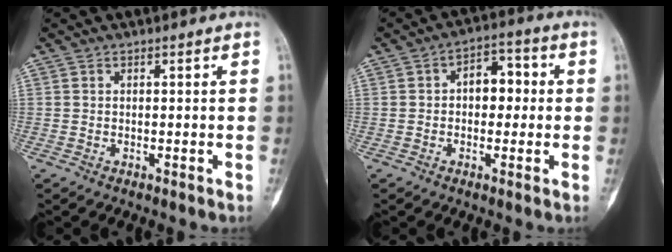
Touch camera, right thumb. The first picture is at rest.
{"total": 6.8, "force": [0.4, 4.4, 5.1], "torque": [-0.042, 0.020, -0.004]}